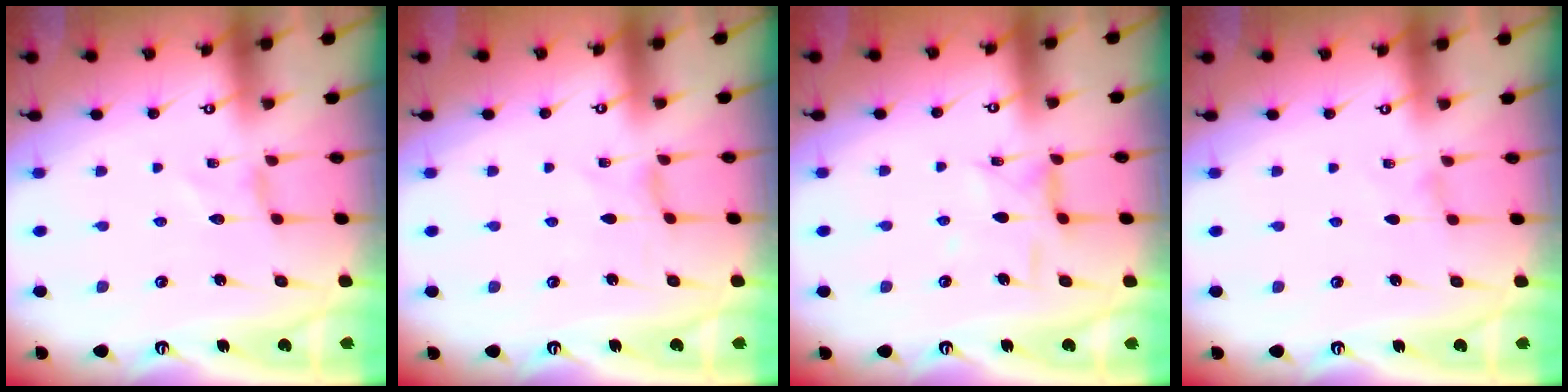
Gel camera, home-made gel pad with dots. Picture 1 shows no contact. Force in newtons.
{"total": 0.0}
{"total": 4.8, "press": 4.8, "slide": 0.4}
{"total": 0.0}